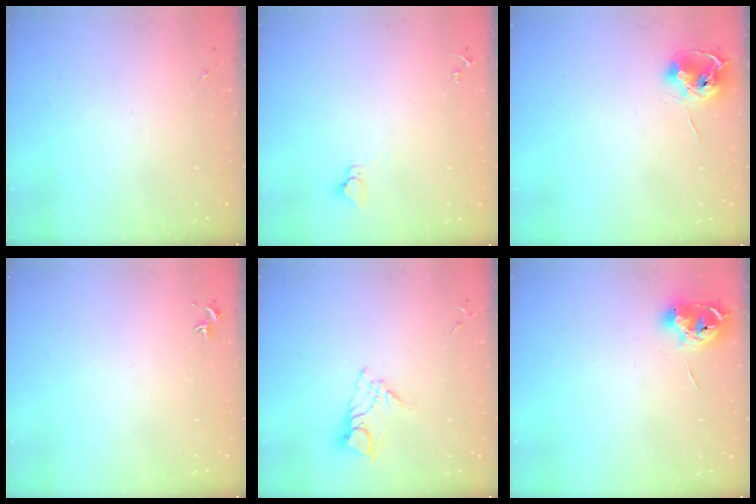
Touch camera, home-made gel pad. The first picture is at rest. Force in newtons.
{"total": 2.9, "press": 2.9, "slide": 0.1}
{"total": 9.1, "press": 9.1, "slide": 0.6}
{"total": 0.7, "press": 0.6, "slide": 0.5}
{"total": 9.7, "press": 9.6, "slide": 0.9}
{"total": 9.6, "press": 9.6, "slide": 0.6}